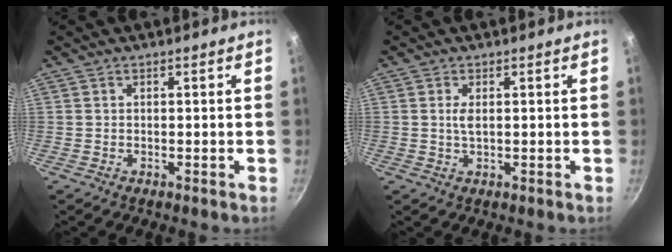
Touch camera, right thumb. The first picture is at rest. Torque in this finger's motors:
{"motor_torque": [0.85, 0.54, 0.30, -0.23, 0.05]}